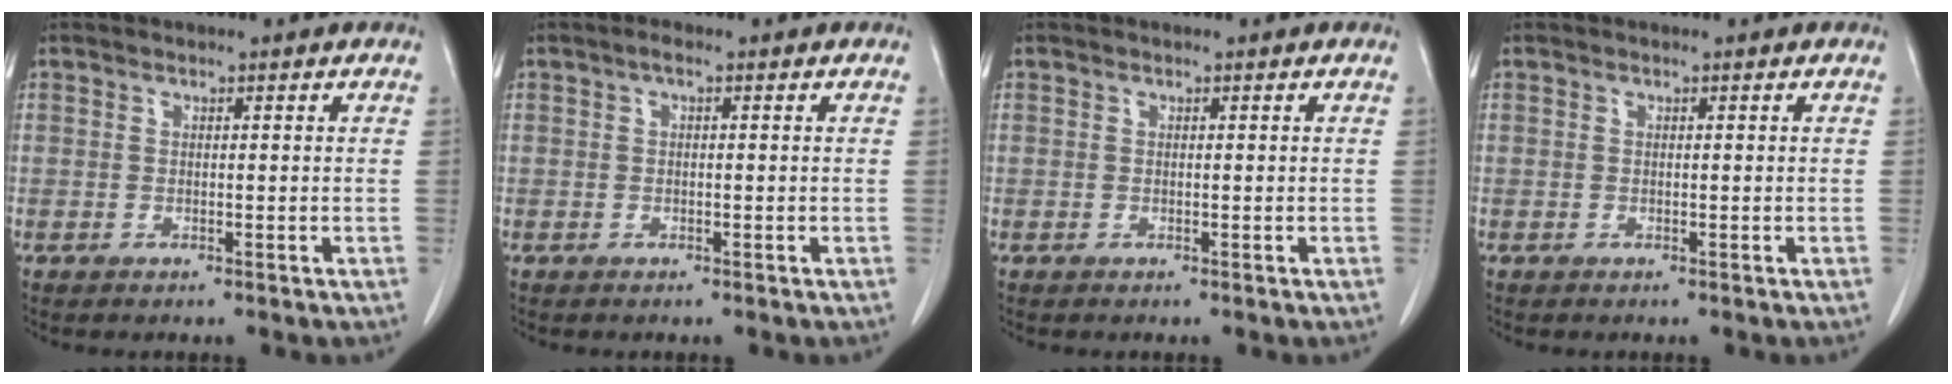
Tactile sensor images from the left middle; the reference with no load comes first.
{"total": 0.8, "force": [0.2, 0.3, 0.7], "torque": [-0.011, 0.004, 0.000]}
{"total": 0.0}
{"total": 0.0}